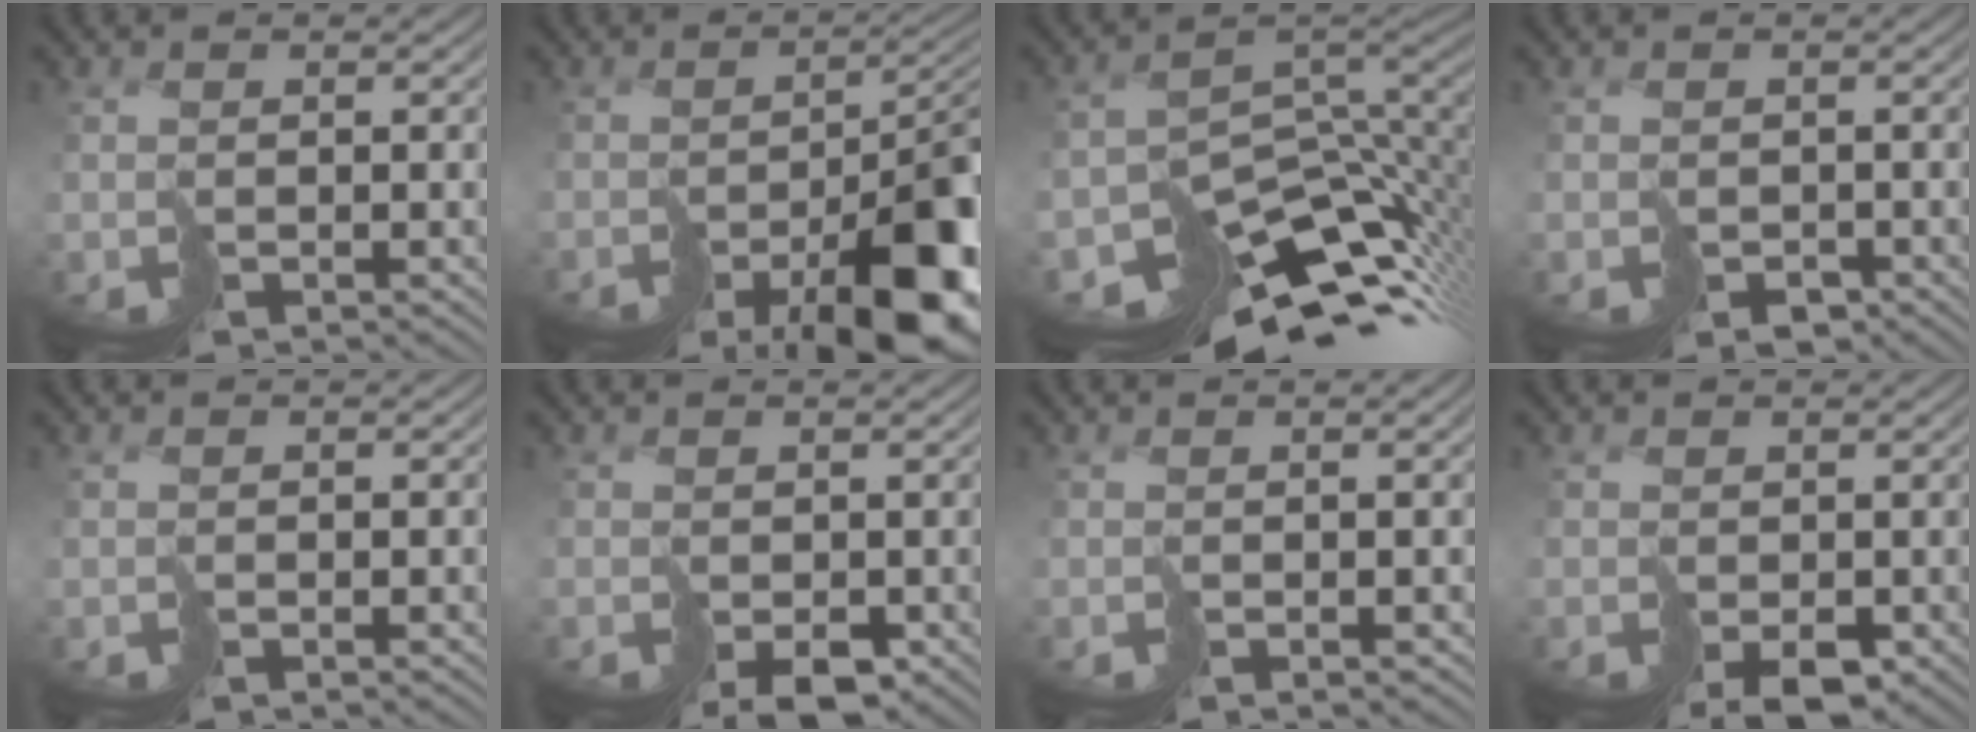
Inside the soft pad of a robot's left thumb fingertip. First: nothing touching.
{"total": 14.4, "force": [-7.7, 6.0, 10.6], "torque": [-0.135, -0.026, -0.092]}
{"total": 11.6, "force": [-5.8, 5.9, 8.1], "torque": [-0.155, -0.035, -0.067]}
{"total": 2.1, "force": [-1.1, 1.6, 0.7], "torque": [-0.006, -0.007, -0.014]}
{"total": 0.0}
{"total": 3.1, "force": [-1.1, 2.1, 1.9], "torque": [-0.035, -0.006, -0.009]}
{"total": 2.7, "force": [0.3, 0.3, 2.6], "torque": [-0.025, 0.001, 0.016]}
{"total": 3.2, "force": [-0.8, 2.1, 2.2], "torque": [-0.047, -0.006, -0.004]}